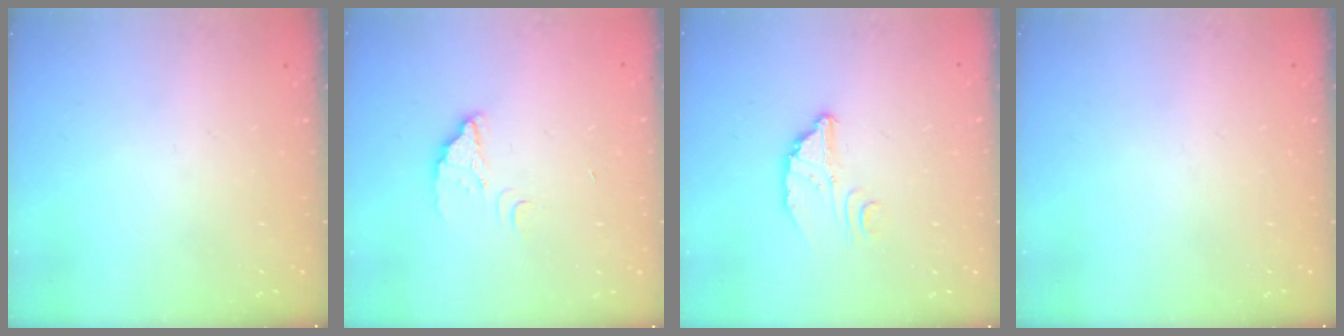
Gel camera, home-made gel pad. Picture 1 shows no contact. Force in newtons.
{"total": 2.9, "press": 2.9, "slide": 0.2}
{"total": 3.7, "press": 3.7, "slide": 0.2}
{"total": 0.0}